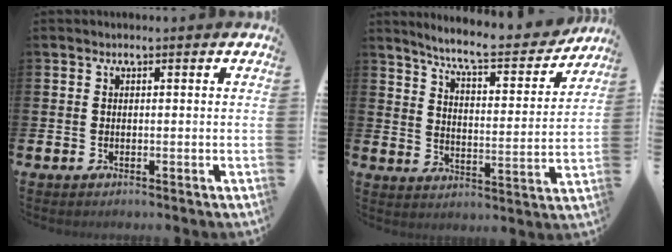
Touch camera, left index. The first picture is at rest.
{"total": 7.3, "force": [6.8, 0.2, 2.7], "torque": [-0.074, -0.048, 0.113]}